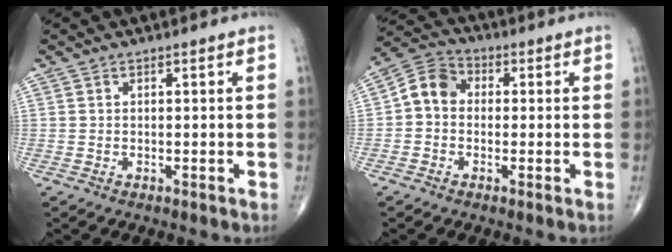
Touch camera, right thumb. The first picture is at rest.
{"total": 6.7, "force": [-0.2, 5.5, 3.8], "torque": [-0.054, 0.024, -0.021]}